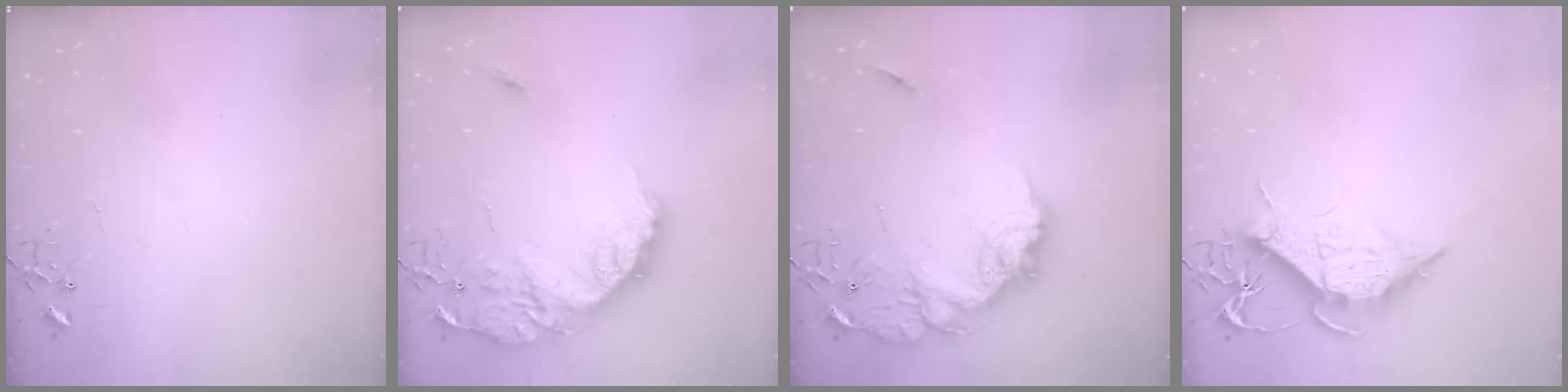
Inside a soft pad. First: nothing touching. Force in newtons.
{"total": 20.4, "press": 20.4, "slide": 0.8}
{"total": 20.2, "press": 20.2, "slide": 1.6}
{"total": 12.1, "press": 12.1, "slide": 1.1}